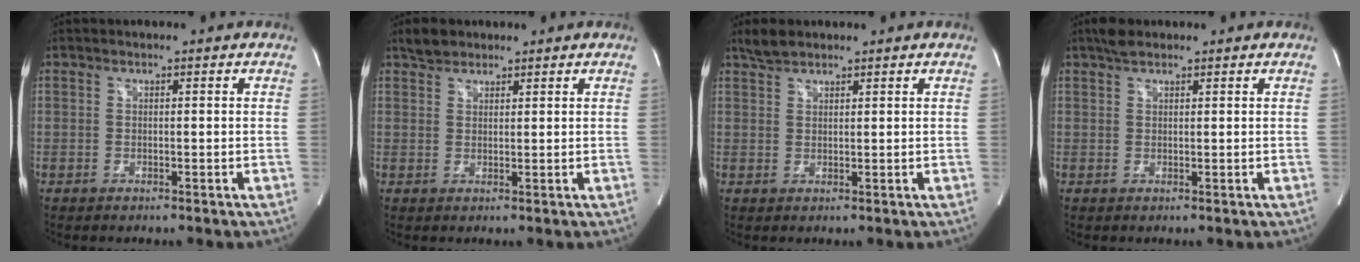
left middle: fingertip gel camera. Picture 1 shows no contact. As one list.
[{"total": 2.6, "force": [2.2, 1.4, 0.6], "torque": [-0.015, 0.012, 0.039]}, {"total": 3.0, "force": [2.4, 1.7, 0.7], "torque": [-0.017, 0.014, 0.043]}, {"total": 2.4, "force": [1.9, 0.9, 1.2], "torque": [-0.026, 0.016, 0.034]}]